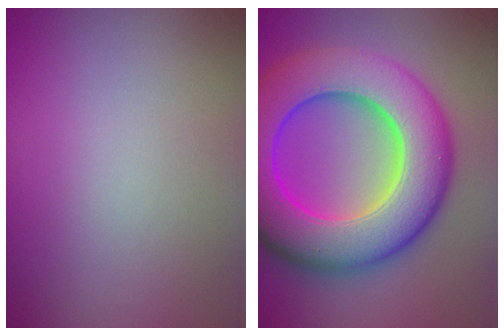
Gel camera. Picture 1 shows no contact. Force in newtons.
{"total": 13.6, "press": 13.6, "slide": 0.0}